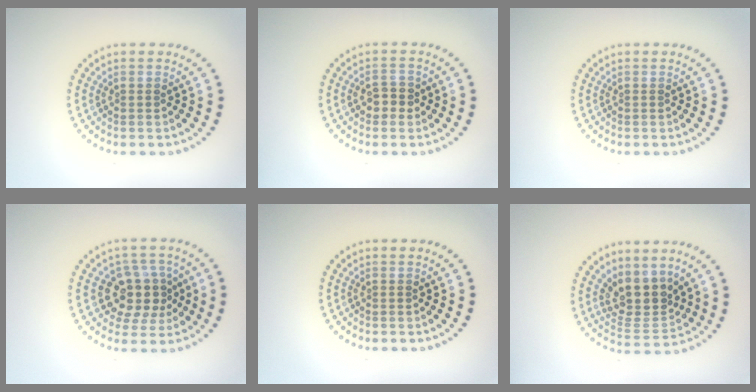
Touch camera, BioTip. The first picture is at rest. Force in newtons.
{"total": 1.9, "press": 1.8, "slide": 0.4}
{"total": 0.0}
{"total": 4.4, "press": 4.0, "slide": 1.9}
{"total": 0.0}
{"total": 3.9, "press": 3.1, "slide": 2.4}